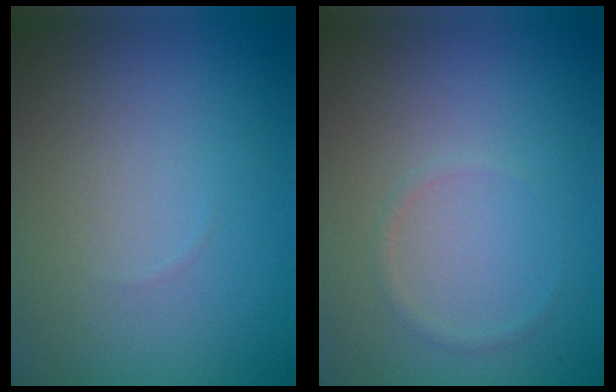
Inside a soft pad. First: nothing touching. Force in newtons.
{"total": 0.7, "press": 0.7, "slide": 0.0}